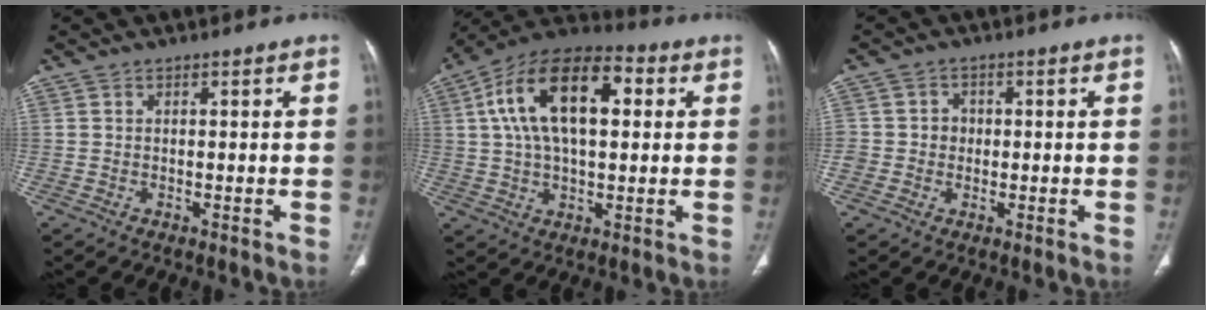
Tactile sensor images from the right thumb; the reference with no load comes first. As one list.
[{"total": 18.8, "force": [4.3, 10.0, 15.4], "torque": [-0.253, 0.022, 0.063]}, {"total": 3.4, "force": [-0.2, 3.3, 1.0], "torque": [0.009, 0.009, -0.007]}]